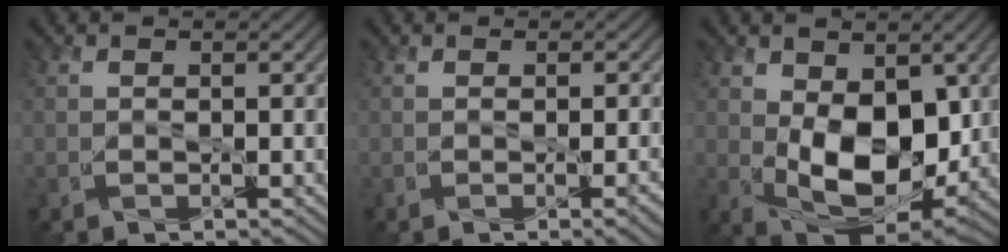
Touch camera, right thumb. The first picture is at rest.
{"total": 2.6, "force": [-0.4, 0.3, 2.6], "torque": [-0.035, 0.004, -0.004]}
{"total": 11.1, "force": [0.8, 6.5, 8.9], "torque": [-0.172, -0.012, 0.022]}